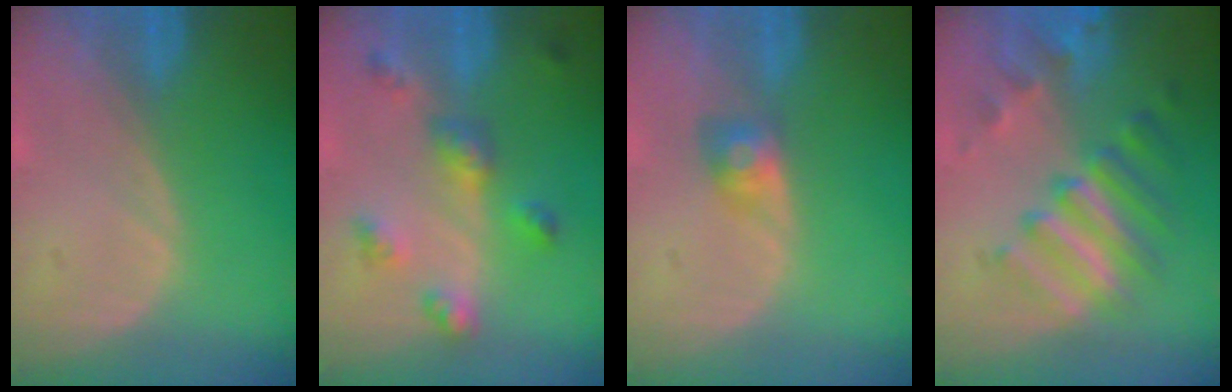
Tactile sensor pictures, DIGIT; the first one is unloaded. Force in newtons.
{"total": 5.6, "press": 5.6, "slide": 0.6}
{"total": 2.8, "press": 2.6, "slide": 1.1}
{"total": 9.6, "press": 8.2, "slide": 4.9}